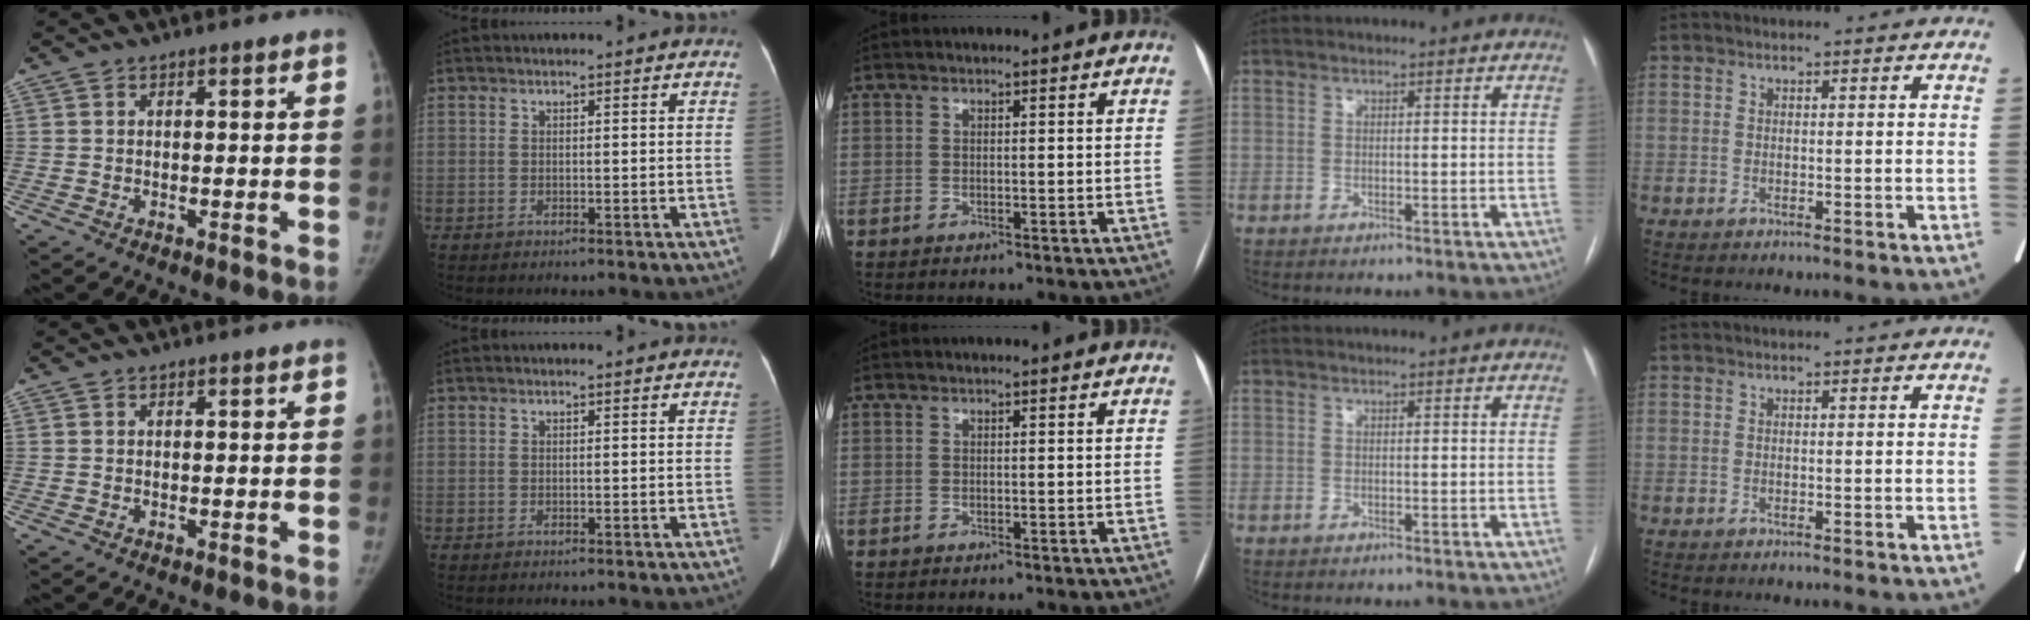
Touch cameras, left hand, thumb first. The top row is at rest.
{}